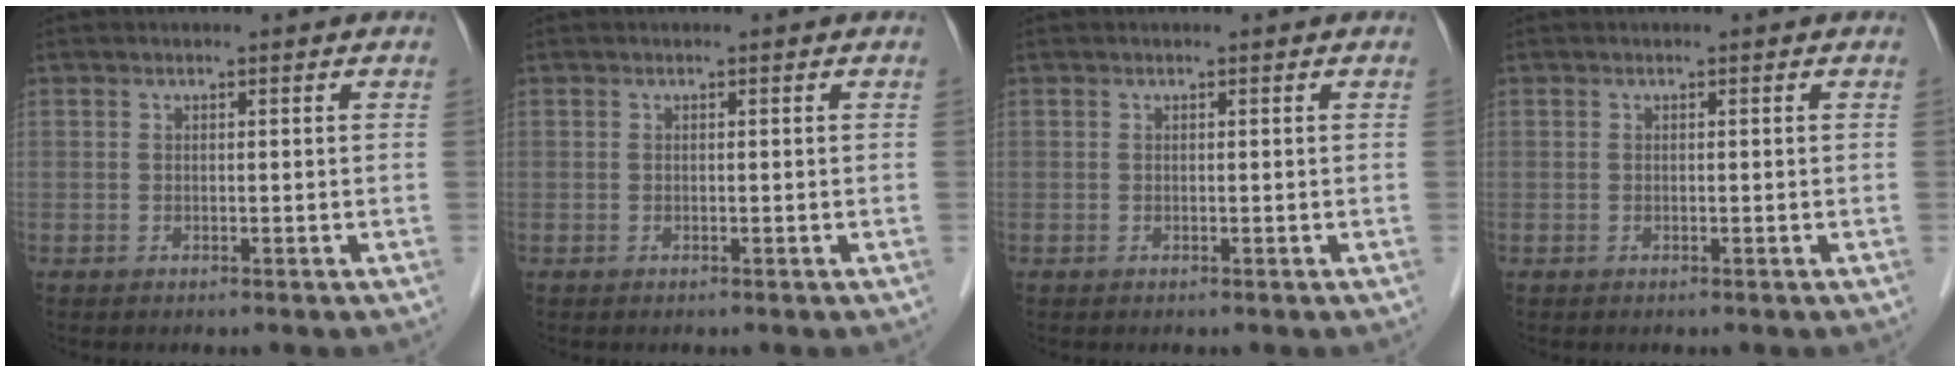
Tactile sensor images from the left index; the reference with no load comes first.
{"total": 0.0}
{"total": 0.0}
{"total": 0.0}